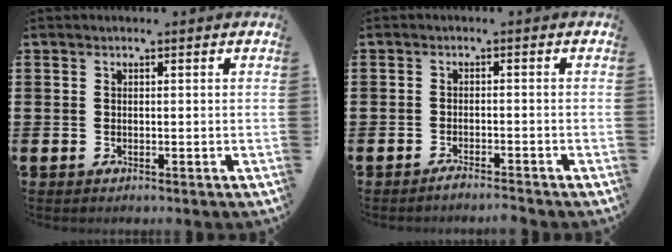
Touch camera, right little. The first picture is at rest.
{"total": 1.6, "force": [-1.5, -0.1, 0.5], "torque": [-0.008, 0.000, -0.029]}